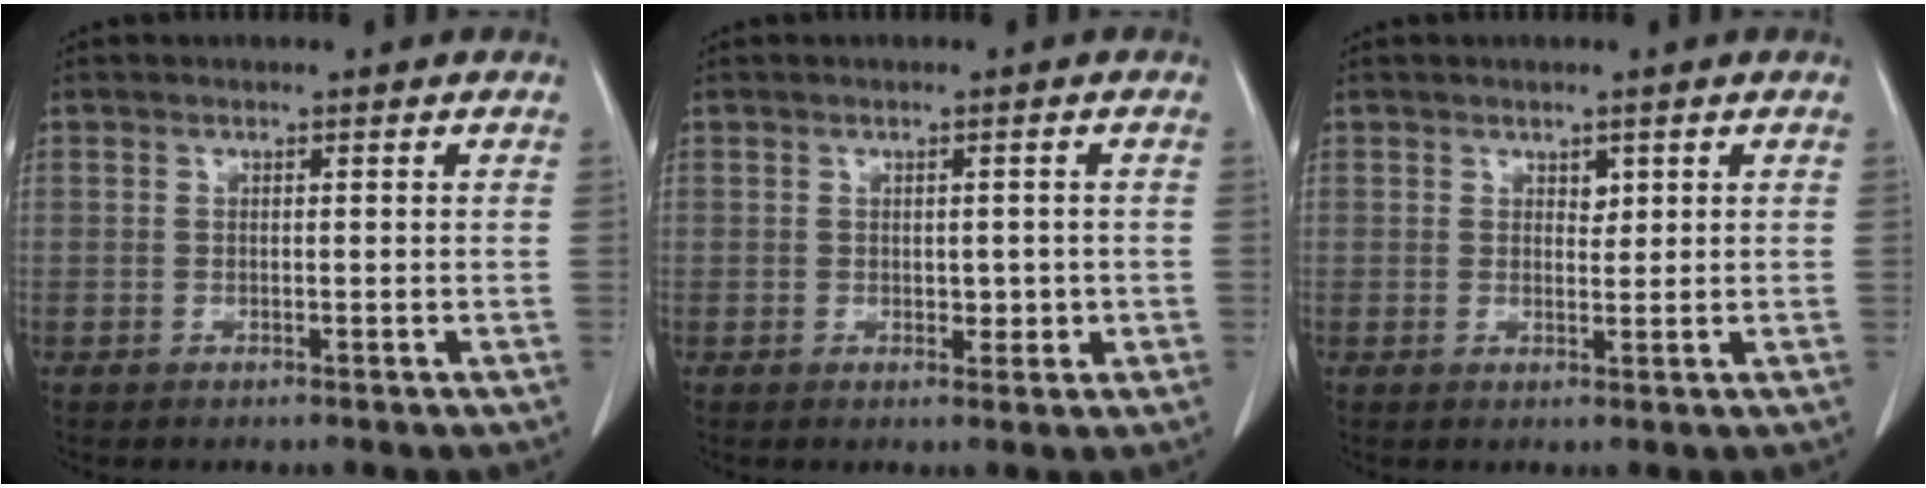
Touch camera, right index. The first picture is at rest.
{"total": 2.2, "force": [-0.2, 1.4, 1.7], "torque": [-0.019, 0.003, 0.002]}
{"total": 1.3, "force": [0.7, 0.8, 0.8], "torque": [-0.007, -0.005, 0.012]}